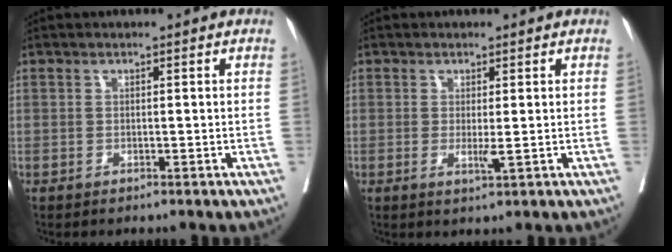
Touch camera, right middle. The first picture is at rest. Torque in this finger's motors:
{"motor_torque": [-0.05, 0.00, 0.04, 0.03]}